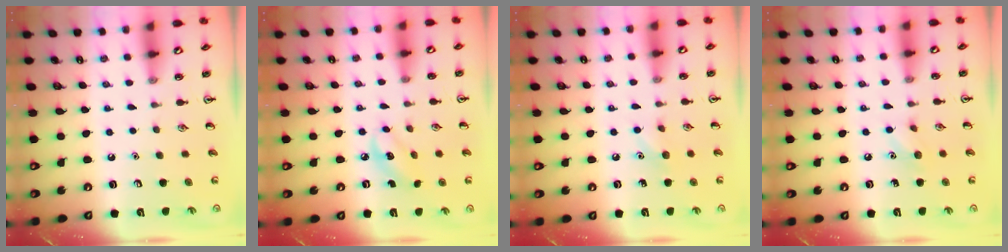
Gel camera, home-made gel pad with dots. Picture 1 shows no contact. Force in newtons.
{"total": 4.6, "press": 4.5, "slide": 0.8}
{"total": 5.8, "press": 5.5, "slide": 1.8}
{"total": 5.7, "press": 5.4, "slide": 1.9}